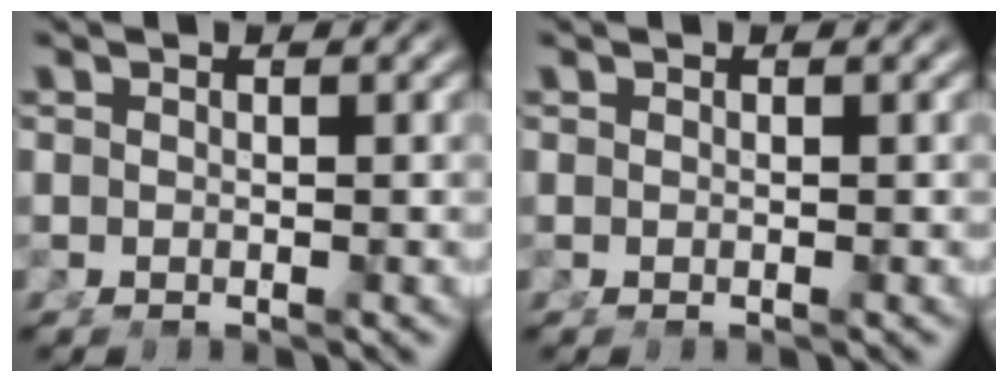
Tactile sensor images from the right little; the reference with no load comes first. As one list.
[{"total": 0.0}]